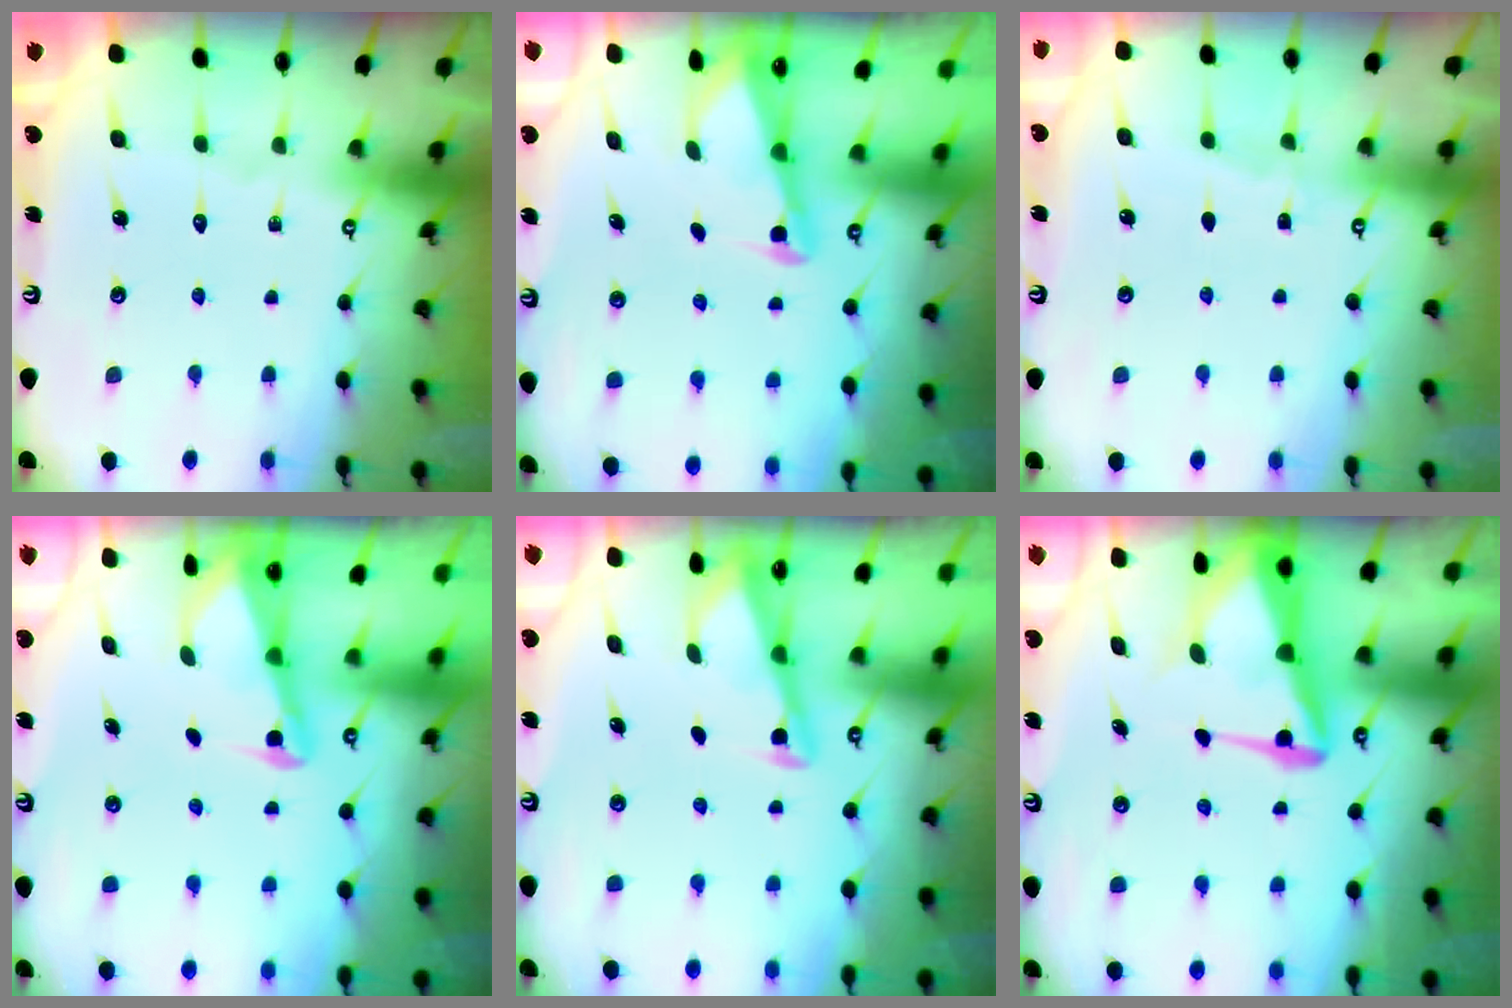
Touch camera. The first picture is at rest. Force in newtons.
{"total": 2.2, "press": 2.2, "slide": 0.3}
{"total": 2.9, "press": 2.9, "slide": 0.4}
{"total": 2.2, "press": 2.2, "slide": 0.3}
{"total": 3.0, "press": 3.0, "slide": 0.3}
{"total": 7.0, "press": 6.9, "slide": 0.8}